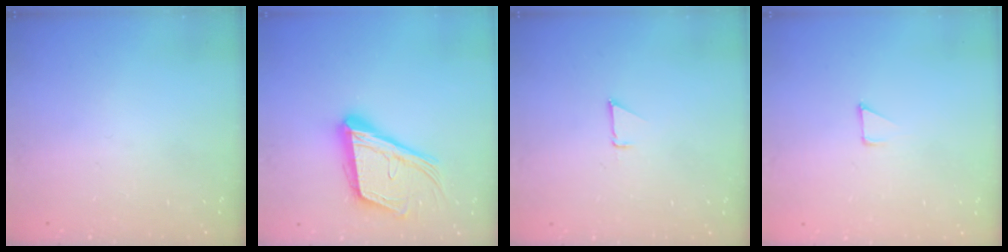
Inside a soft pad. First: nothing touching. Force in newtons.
{"total": 18.5, "press": 18.2, "slide": 3.5}
{"total": 0.9, "press": 0.9, "slide": 0.1}
{"total": 3.4, "press": 3.4, "slide": 0.3}